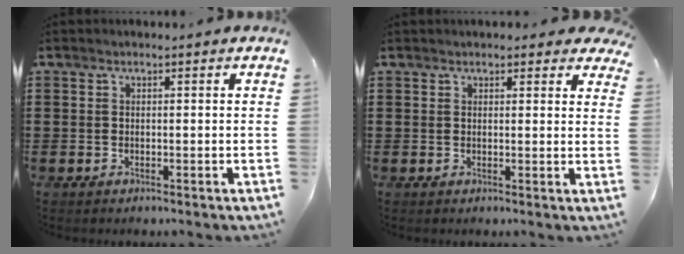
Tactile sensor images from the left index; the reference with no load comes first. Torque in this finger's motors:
{"motor_torque": [1.98, -0.16, 0.69, 0.10]}